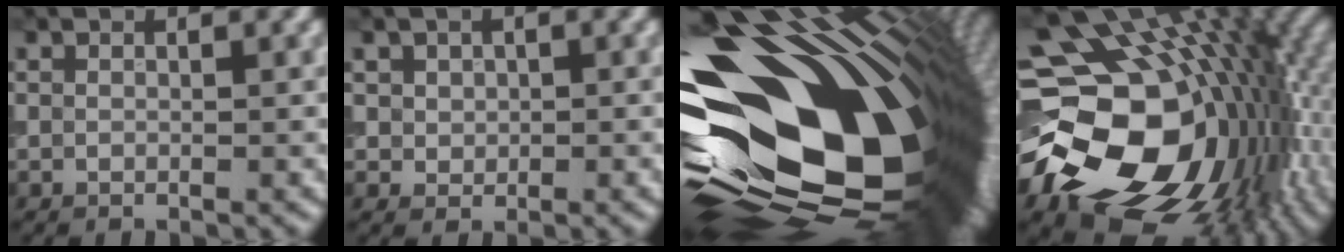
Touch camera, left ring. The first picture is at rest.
{"total": 2.3, "force": [0.8, 2.0, 0.8], "torque": [-0.019, 0.002, 0.022]}
{"total": 21.1, "force": [-1.5, 12.3, 17.1], "torque": [-0.271, -0.038, -0.014]}
{"total": 20.5, "force": [-1.7, 15.2, 13.6], "torque": [-0.266, -0.047, 0.004]}